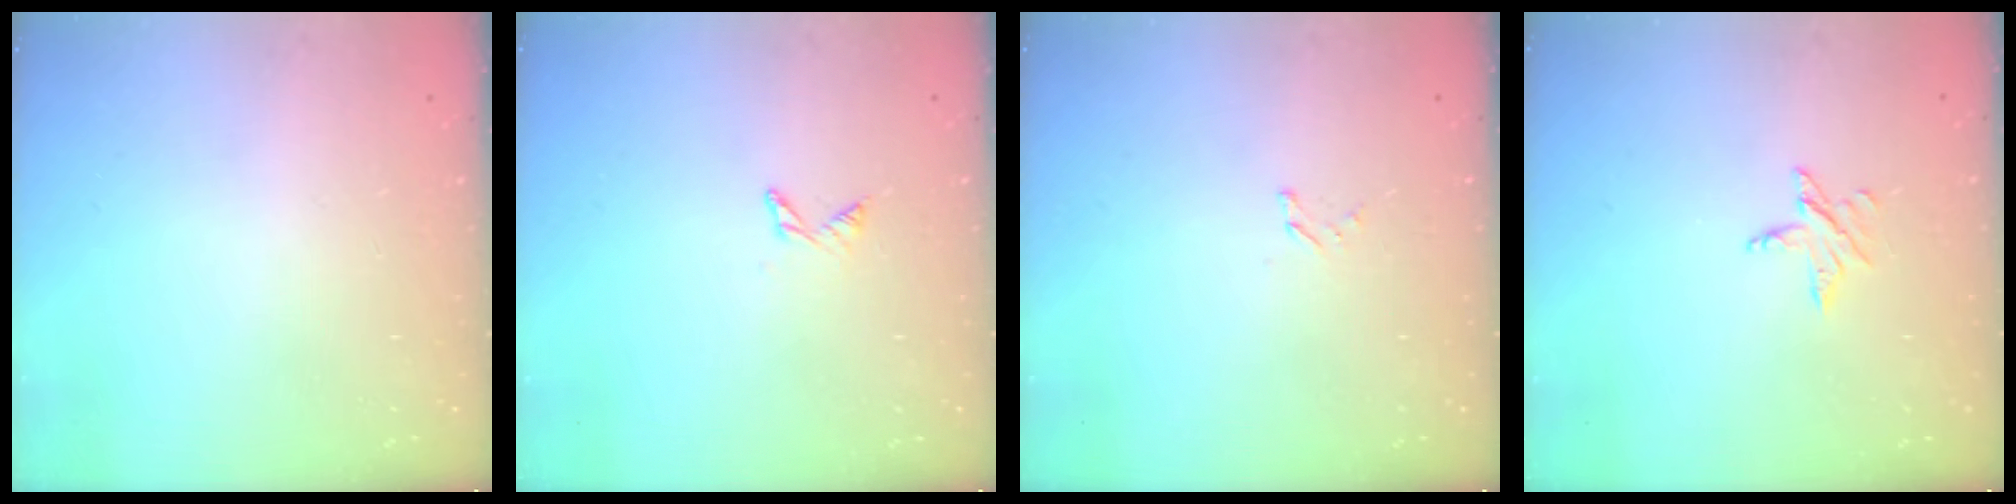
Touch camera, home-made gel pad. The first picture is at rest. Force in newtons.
{"total": 3.6, "press": 3.6, "slide": 0.4}
{"total": 1.3, "press": 1.2, "slide": 0.1}
{"total": 4.0, "press": 4.0, "slide": 0.3}